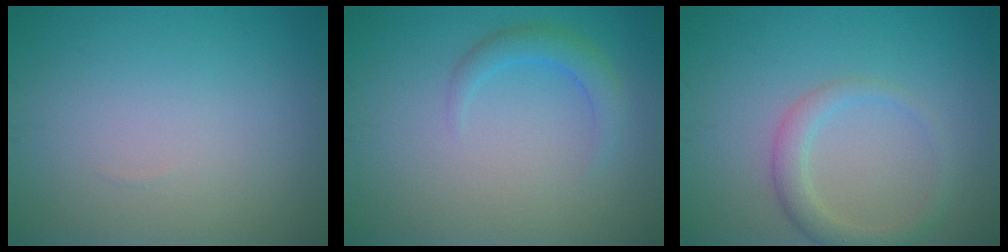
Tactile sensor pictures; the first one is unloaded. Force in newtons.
{"total": 2.1, "press": 2.1, "slide": 0.3}
{"total": 2.5, "press": 2.5, "slide": 0.2}